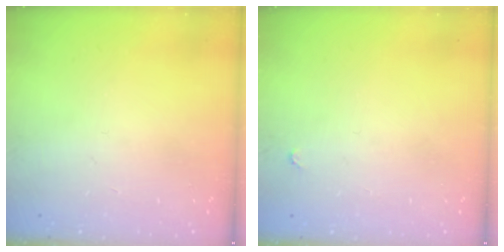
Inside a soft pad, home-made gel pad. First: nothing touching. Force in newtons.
{"total": 2.8, "press": 2.8, "slide": 0.4}